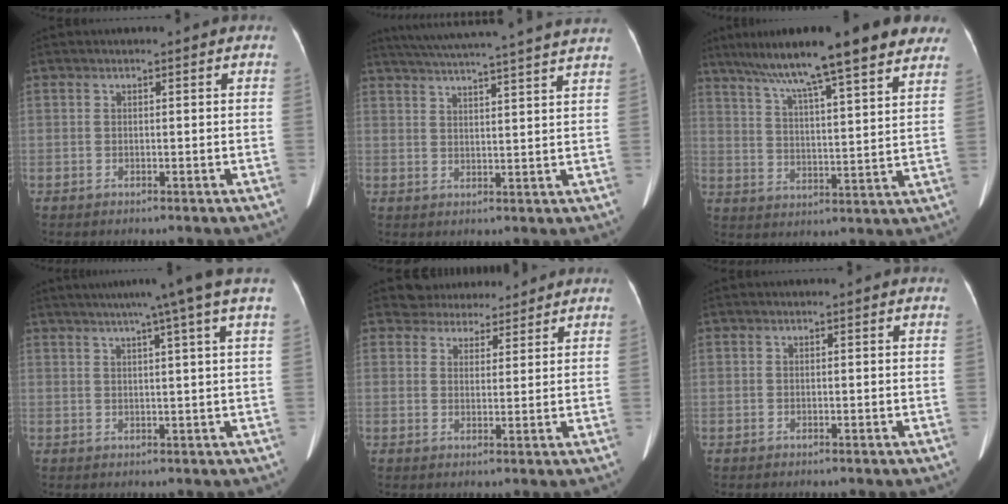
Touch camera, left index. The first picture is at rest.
{"total": 22.4, "force": [20.3, -0.8, 9.4], "torque": [-0.161, -0.009, 0.263]}
{"total": 21.9, "force": [16.9, 2.1, 13.7], "torque": [-0.221, 0.032, 0.237]}
{"total": 9.3, "force": [6.6, -2.2, 6.1], "torque": [-0.091, 0.011, 0.075]}
{"total": 5.3, "force": [4.8, 2.2, -0.1], "torque": [0.003, 0.009, 0.064]}
{"total": 0.0}